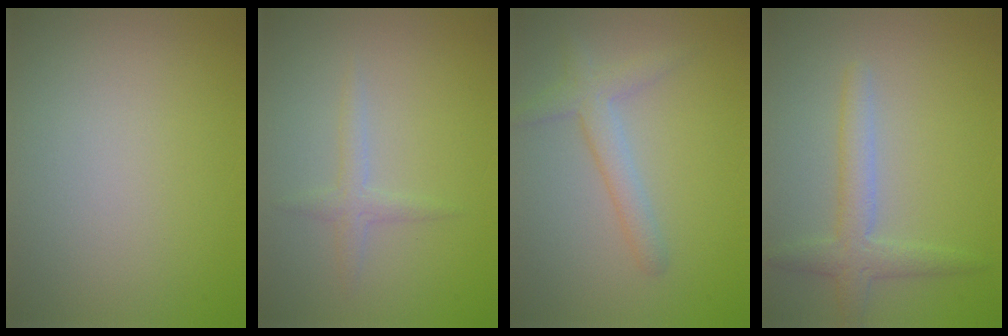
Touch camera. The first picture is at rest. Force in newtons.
{"total": 1.5, "press": 1.5, "slide": 0.1}
{"total": 2.7, "press": 2.6, "slide": 0.1}
{"total": 2.8, "press": 2.8, "slide": 0.1}